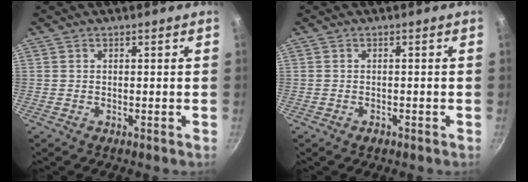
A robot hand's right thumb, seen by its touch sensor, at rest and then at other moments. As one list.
[{"total": 1.2, "force": [-0.8, 0.7, 0.6], "torque": [-0.011, 0.005, -0.011]}]